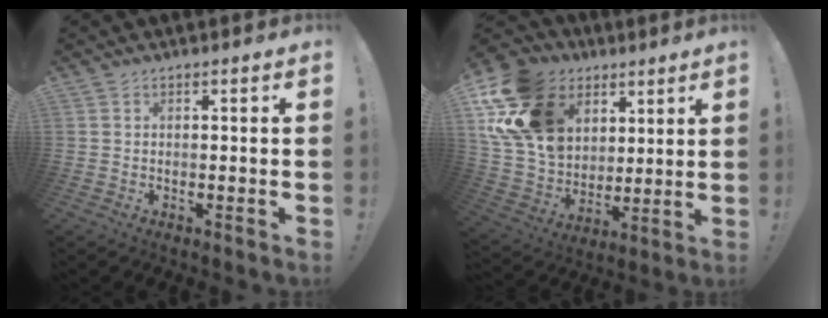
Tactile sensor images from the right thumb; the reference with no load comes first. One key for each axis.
{"total": 21.4, "fx": 9.1, "fy": 15.7, "fz": 11.3, "tx": -0.212, "ty": -0.041, "tz": 0.191}